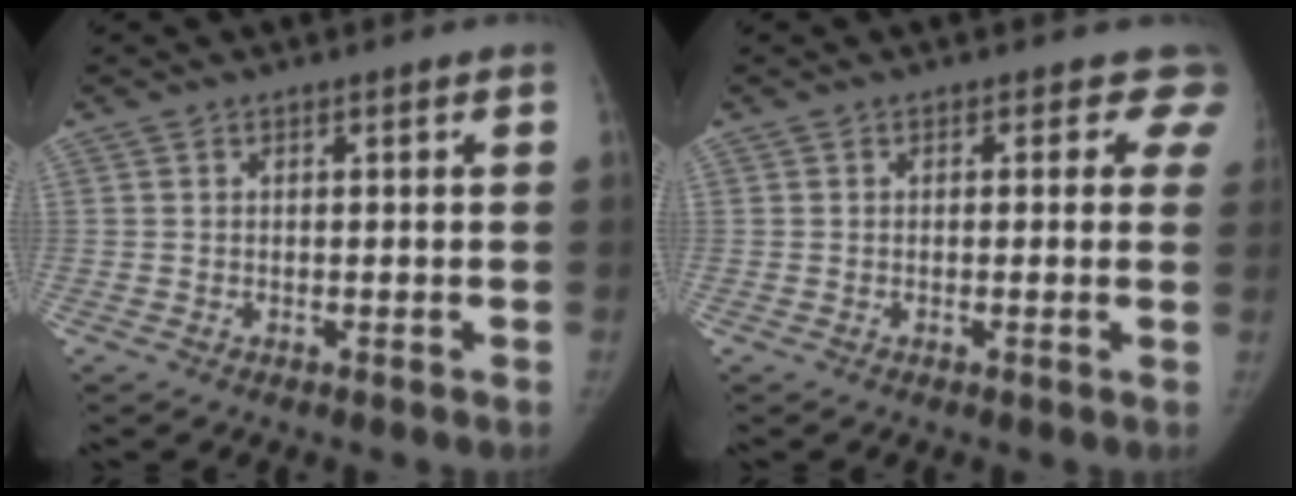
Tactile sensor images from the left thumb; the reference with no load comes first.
{"total": 3.2, "force": [2.3, 2.1, 0.9], "torque": [0.026, -0.006, 0.001]}